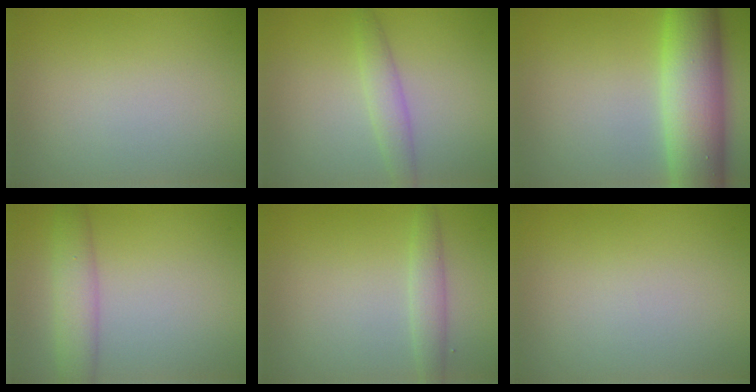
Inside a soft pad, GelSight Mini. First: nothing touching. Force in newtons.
{"total": 2.2, "press": 2.2, "slide": 0.2}
{"total": 9.8, "press": 9.8, "slide": 0.3}
{"total": 3.7, "press": 3.7, "slide": 0.1}
{"total": 2.0, "press": 2.0, "slide": 0.2}
{"total": 0.0}